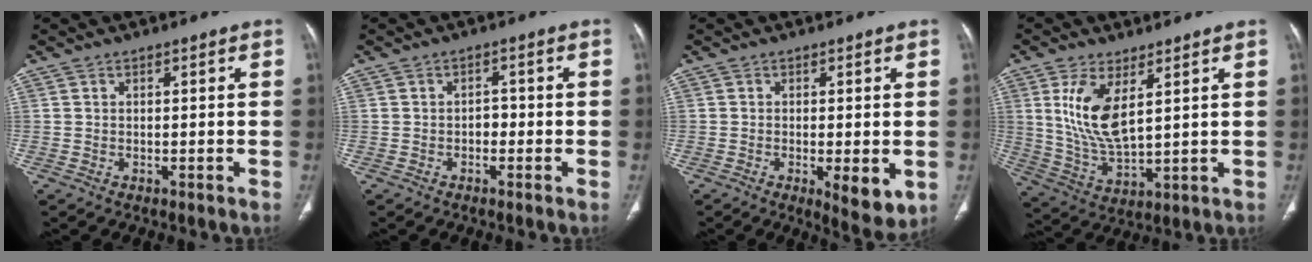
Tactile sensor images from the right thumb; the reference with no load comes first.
{"total": 1.7, "force": [-0.7, 1.3, 1.0], "torque": [-0.002, 0.008, -0.015]}
{"total": 6.6, "force": [-1.6, 2.1, 6.1], "torque": [-0.087, -0.019, -0.020]}
{"total": 11.0, "force": [3.9, 4.6, 9.2], "torque": [-0.182, -0.024, 0.088]}